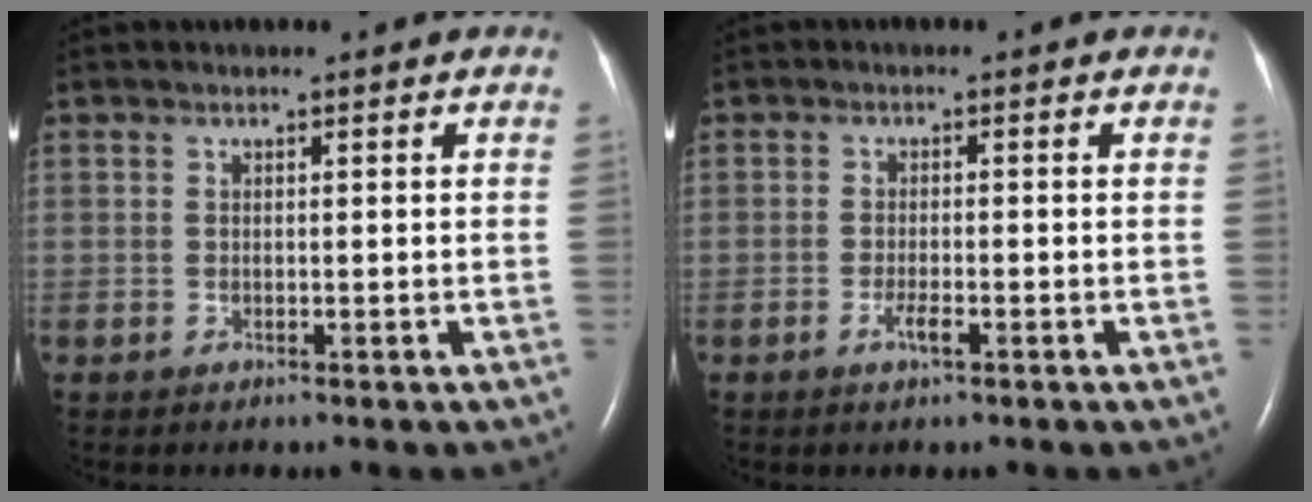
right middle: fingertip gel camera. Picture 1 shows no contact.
{"total": 2.0, "force": [-1.0, 0.3, 1.7], "torque": [-0.036, -0.001, -0.020]}